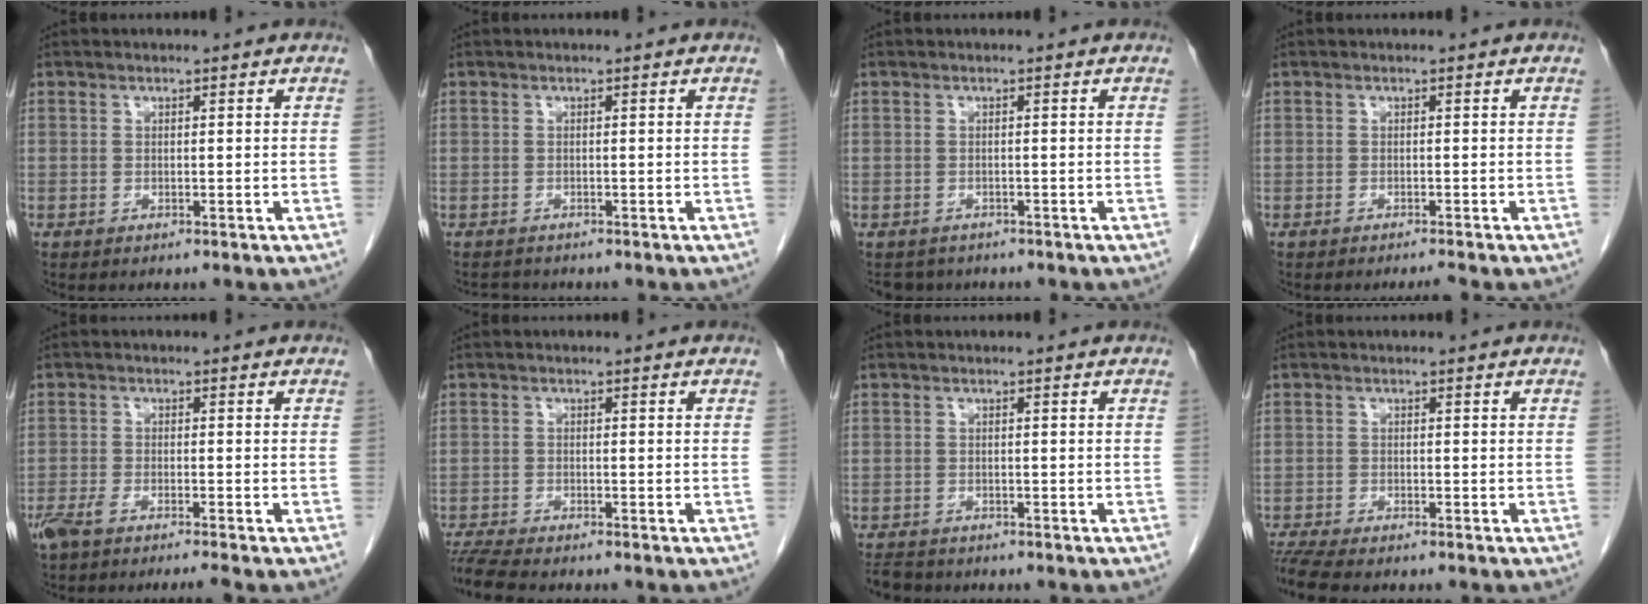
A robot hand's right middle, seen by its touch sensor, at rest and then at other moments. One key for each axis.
{"total": 1.4, "fx": -1.4, "fy": 0.4, "fz": 0.0, "tx": -0.008, "ty": -0.008, "tz": -0.021}
{"total": 2.9, "fx": -2.5, "fy": 1.4, "fz": 0.0, "tx": -0.006, "ty": -0.003, "tz": -0.036}
{"total": 1.2, "fx": -1.1, "fy": -0.3, "fz": 0.4, "tx": -0.011, "ty": -0.004, "tz": -0.017}
{"total": 5.0, "fx": -4.1, "fy": 0.3, "fz": 3.0, "tx": -0.055, "ty": -0.006, "tz": -0.072}
{"total": 6.0, "fx": -5.5, "fy": 0.3, "fz": 2.5, "tx": -0.053, "ty": -0.019, "tz": -0.093}
{"total": 3.3, "fx": -3.1, "fy": 1.0, "fz": 0.6, "tx": -0.015, "ty": -0.011, "tz": -0.050}
{"total": 5.7, "fx": -5.0, "fy": 0.6, "fz": 2.7, "tx": -0.054, "ty": -0.015, "tz": -0.085}